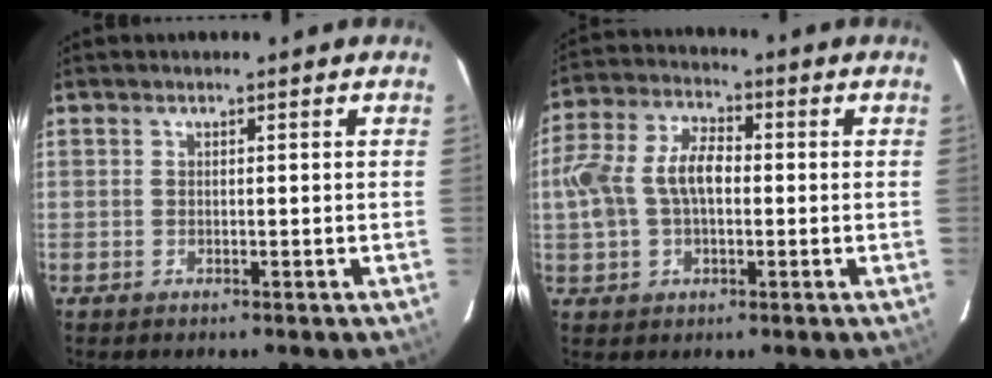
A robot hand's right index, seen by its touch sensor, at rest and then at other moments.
{"total": 11.2, "force": [-0.3, 6.8, 8.9], "torque": [-0.188, 0.020, -0.005]}